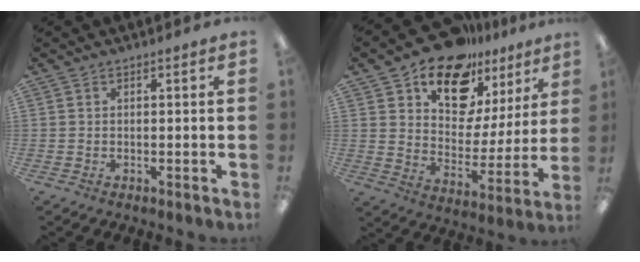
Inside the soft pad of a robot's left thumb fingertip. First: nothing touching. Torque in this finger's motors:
{"motor_torque": [0.43, 0.56, 1.40, -1.37, 0.06]}